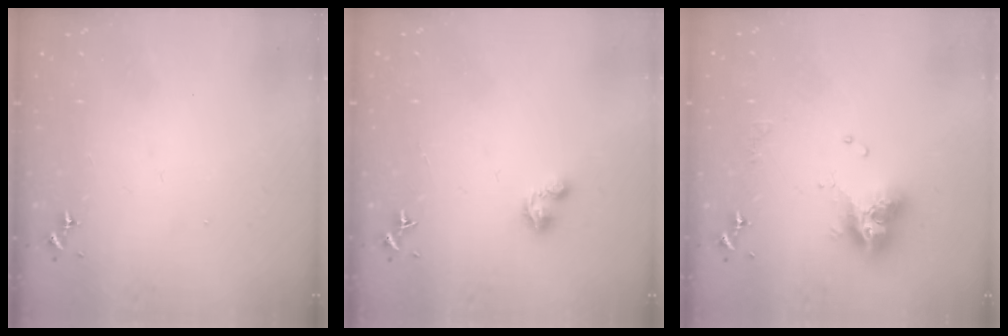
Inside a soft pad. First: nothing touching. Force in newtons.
{"total": 2.2, "press": 2.2, "slide": 0.2}
{"total": 11.7, "press": 11.7, "slide": 1.2}